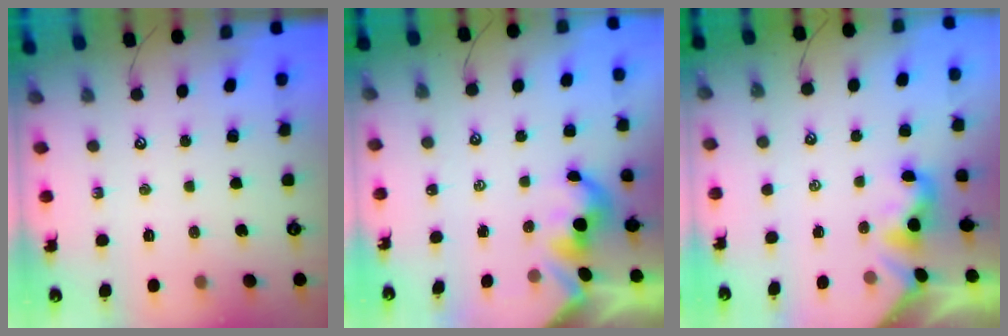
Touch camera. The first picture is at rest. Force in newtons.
{"total": 1.8, "press": 1.8, "slide": 0.2}
{"total": 2.0, "press": 1.9, "slide": 0.5}